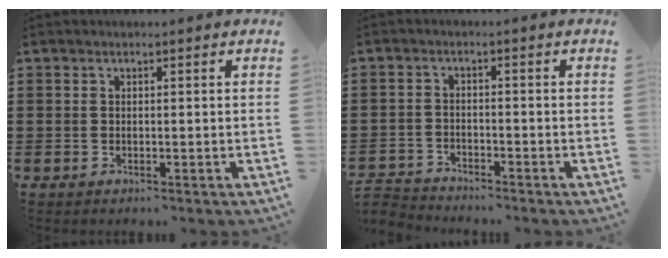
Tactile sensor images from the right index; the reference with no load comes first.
{"total": 2.7, "force": [-2.6, 0.3, -0.3], "torque": [-0.005, -0.002, -0.058]}